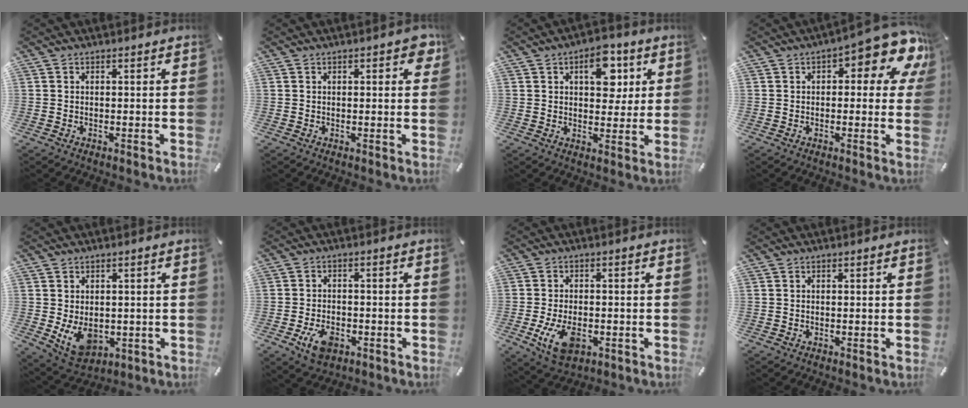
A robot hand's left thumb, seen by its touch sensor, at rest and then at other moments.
{"total": 3.4, "force": [1.2, 1.7, 2.7], "torque": [-0.032, -0.001, 0.016]}
{"total": 10.1, "force": [3.7, 6.2, 7.1], "torque": [-0.085, -0.006, 0.058]}
{"total": 11.5, "force": [6.0, 4.4, 8.8], "torque": [-0.105, -0.047, 0.098]}
{"total": 8.1, "force": [-0.9, 6.2, 5.2], "torque": [-0.094, -0.002, -0.013]}
{"total": 6.2, "force": [-2.6, 4.1, 3.9], "torque": [-0.078, 0.006, -0.051]}
{"total": 8.2, "force": [-2.5, 5.1, 6.0], "torque": [-0.125, 0.002, -0.045]}
{"total": 0.0}